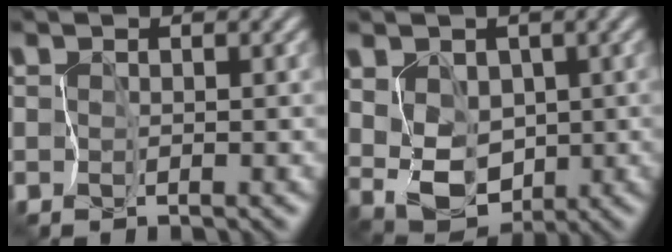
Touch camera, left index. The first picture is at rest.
{"total": 5.0, "force": [1.2, 3.8, 3.1], "torque": [-0.072, -0.002, 0.021]}